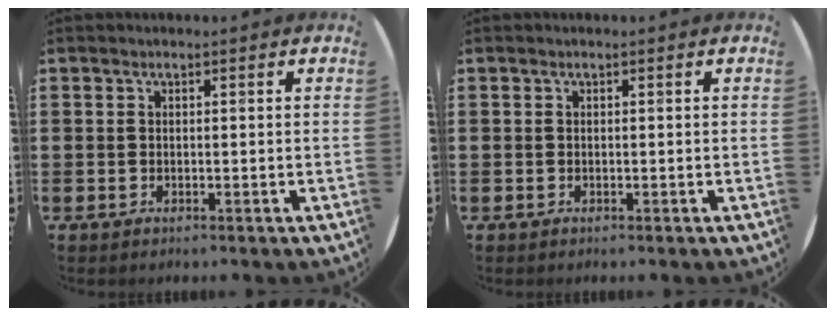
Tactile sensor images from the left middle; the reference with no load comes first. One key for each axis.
{"total": 0.0}